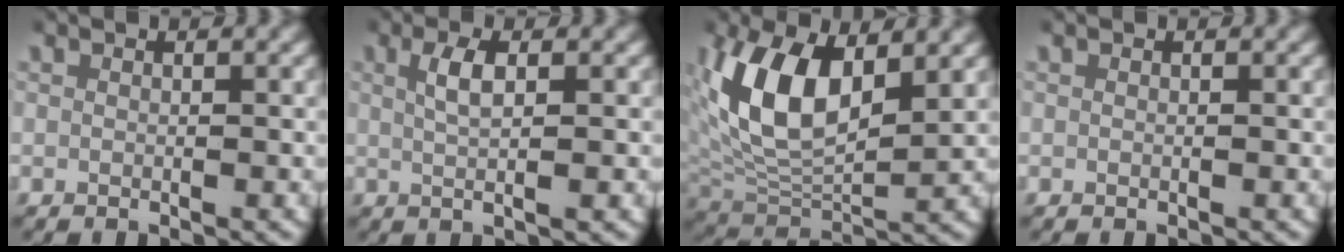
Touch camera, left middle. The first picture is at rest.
{"total": 2.0, "force": [0.2, 0.3, 2.0], "torque": [-0.041, -0.004, 0.009]}
{"total": 7.8, "force": [2.2, 4.5, 5.9], "torque": [-0.146, -0.002, 0.044]}
{"total": 0.0}